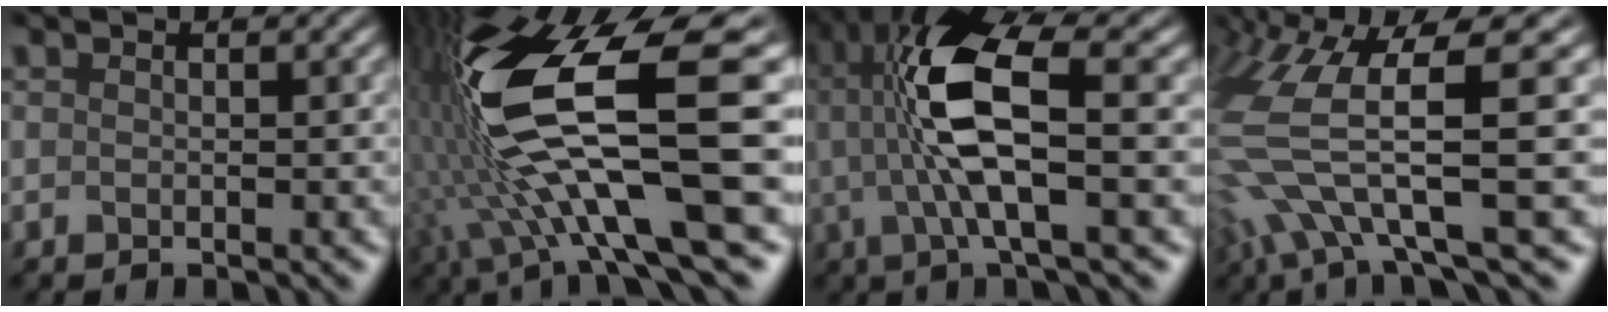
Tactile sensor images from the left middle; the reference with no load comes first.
{"total": 14.7, "force": [3.0, 5.6, 13.2], "torque": [-0.275, -0.014, 0.066]}
{"total": 8.0, "force": [1.6, 2.3, 7.4], "torque": [-0.166, 0.009, 0.025]}
{"total": 8.3, "force": [-1.2, 2.6, 7.8], "torque": [-0.164, -0.002, -0.018]}